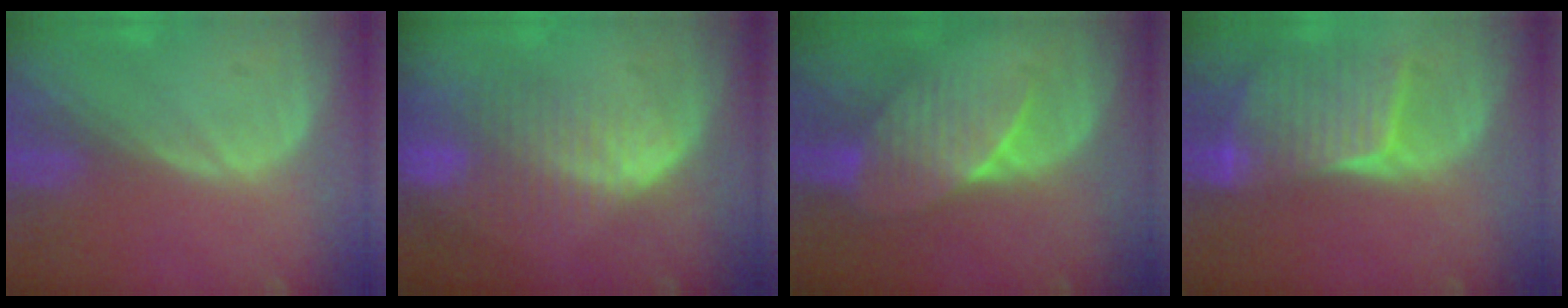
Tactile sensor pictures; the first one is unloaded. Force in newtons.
{"total": 8.6, "press": 7.4, "slide": 4.4}
{"total": 7.2, "press": 6.8, "slide": 2.4}
{"total": 8.1, "press": 7.8, "slide": 2.3}